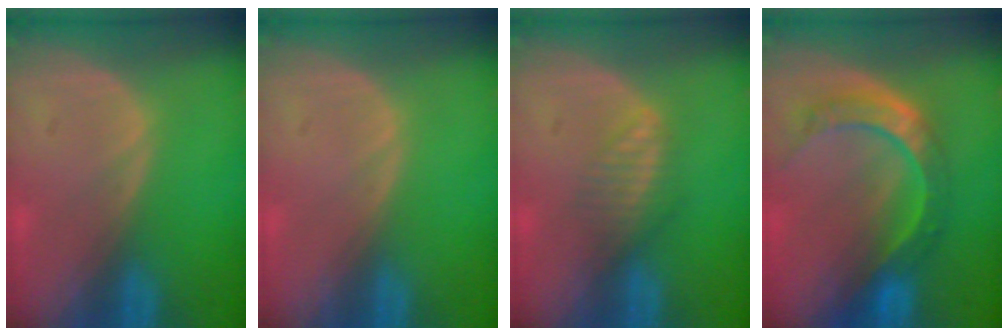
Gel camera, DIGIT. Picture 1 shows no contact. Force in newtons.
{"total": 0.0}
{"total": 2.7, "press": 2.7, "slide": 0.2}
{"total": 8.8, "press": 7.3, "slide": 5.0}